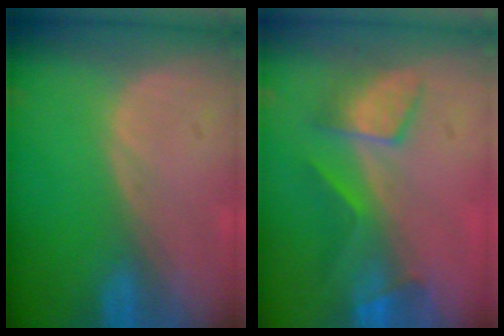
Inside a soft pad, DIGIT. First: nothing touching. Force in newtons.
{"total": 5.9, "press": 5.7, "slide": 1.1}